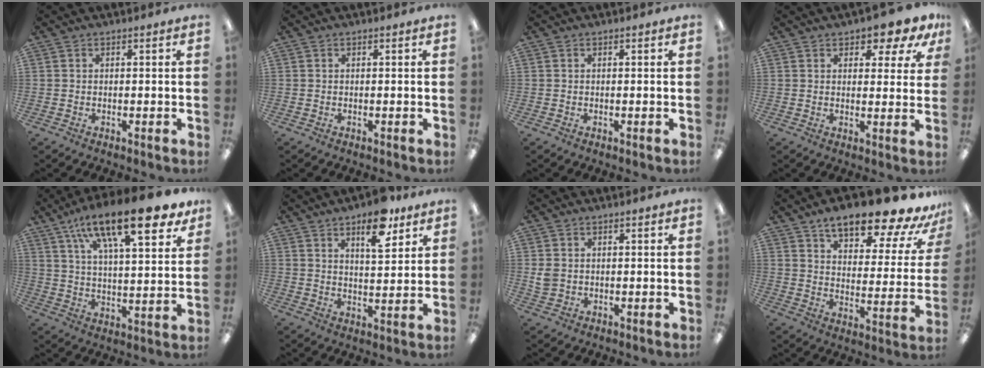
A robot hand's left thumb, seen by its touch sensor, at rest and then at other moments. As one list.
[{"total": 0.0}, {"total": 0.0}, {"total": 5.6, "force": [4.3, 2.2, 2.8], "torque": [-0.028, -0.027, 0.070]}, {"total": 20.5, "force": [13.1, 6.5, 14.3], "torque": [-0.226, -0.066, 0.210]}, {"total": 11.2, "force": [7.1, 4.6, 7.2], "torque": [-0.093, -0.035, 0.117]}, {"total": 2.7, "force": [0.5, 2.2, 1.4], "torque": [-0.019, 0.001, 0.007]}, {"total": 17.5, "force": [13.9, 4.9, 9.4], "torque": [-0.144, -0.092, 0.231]}]